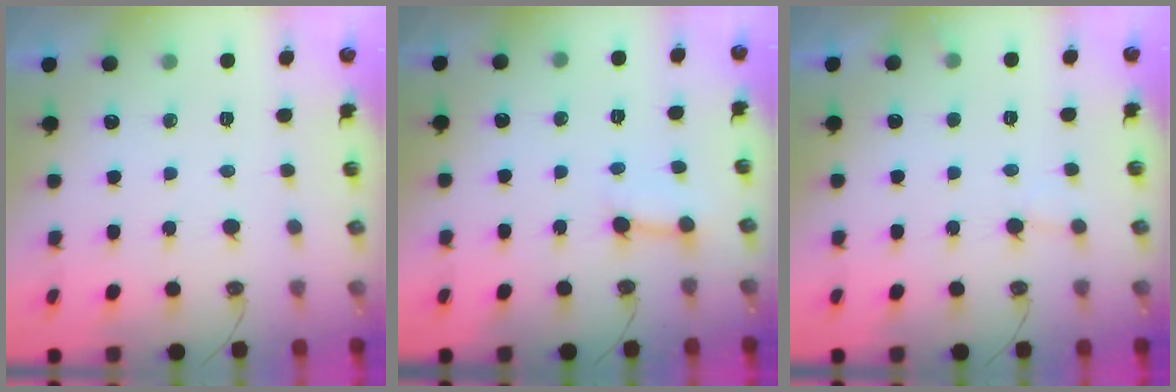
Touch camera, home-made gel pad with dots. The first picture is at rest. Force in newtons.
{"total": 2.8, "press": 2.8, "slide": 0.2}
{"total": 5.5, "press": 5.5, "slide": 0.7}